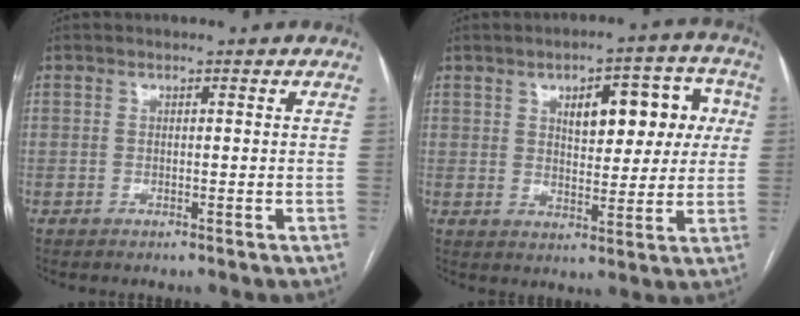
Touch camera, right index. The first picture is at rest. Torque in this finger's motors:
{"motor_torque": [0.47, 0.34, 0.22, 0.08]}